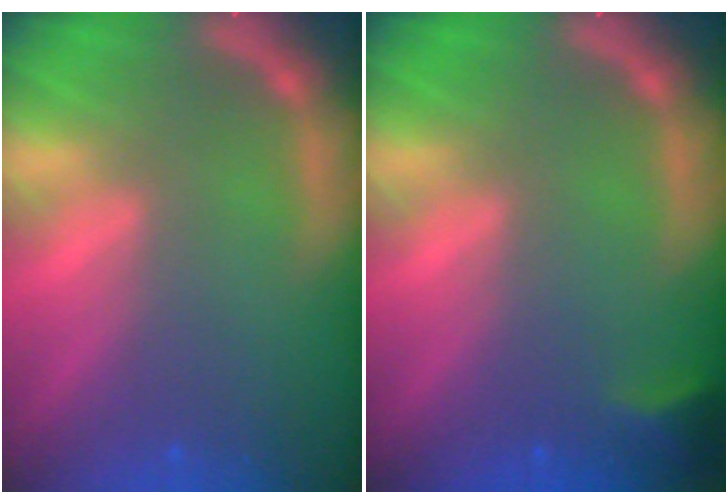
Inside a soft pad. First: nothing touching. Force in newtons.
{"total": 1.9}